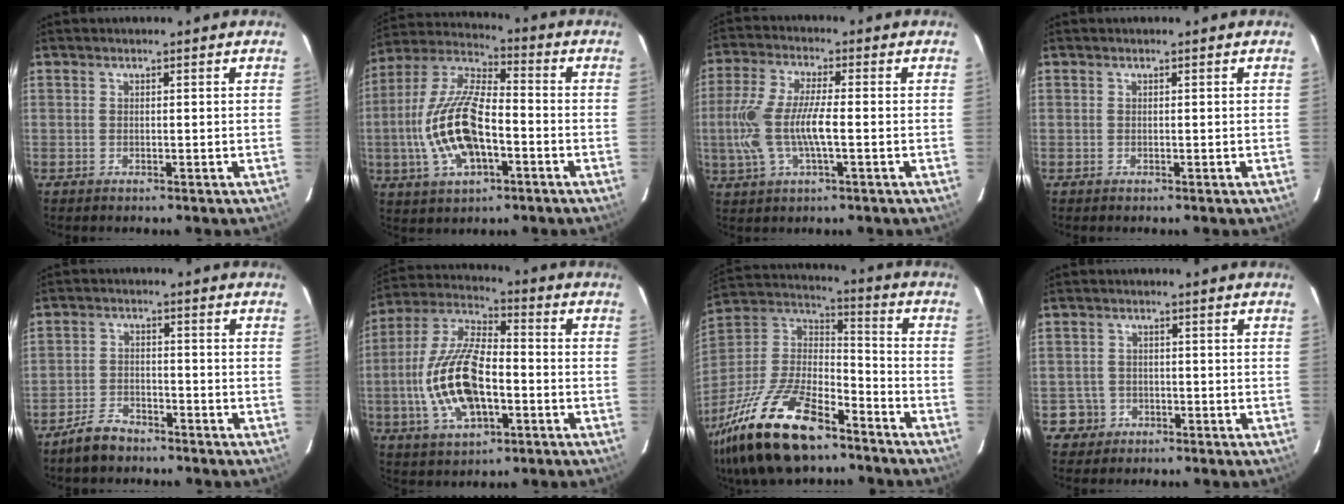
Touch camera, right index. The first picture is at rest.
{"total": 16.9, "force": [-4.1, 7.3, 14.7], "torque": [-0.310, 0.001, -0.077]}
{"total": 11.6, "force": [-1.7, 3.2, 11.0], "torque": [-0.236, -0.002, -0.033]}
{"total": 0.0}
{"total": 5.5, "force": [-4.4, 2.6, 2.0], "torque": [-0.061, 0.010, -0.077]}
{"total": 17.5, "force": [-3.7, 8.0, 15.1], "torque": [-0.320, 0.000, -0.067]}
{"total": 26.0, "force": [-17.4, 10.3, 16.4], "torque": [-0.344, -0.023, -0.302]}
{"total": 4.1, "force": [-1.5, 3.8, -0.1], "torque": [-0.005, 0.021, -0.025]}